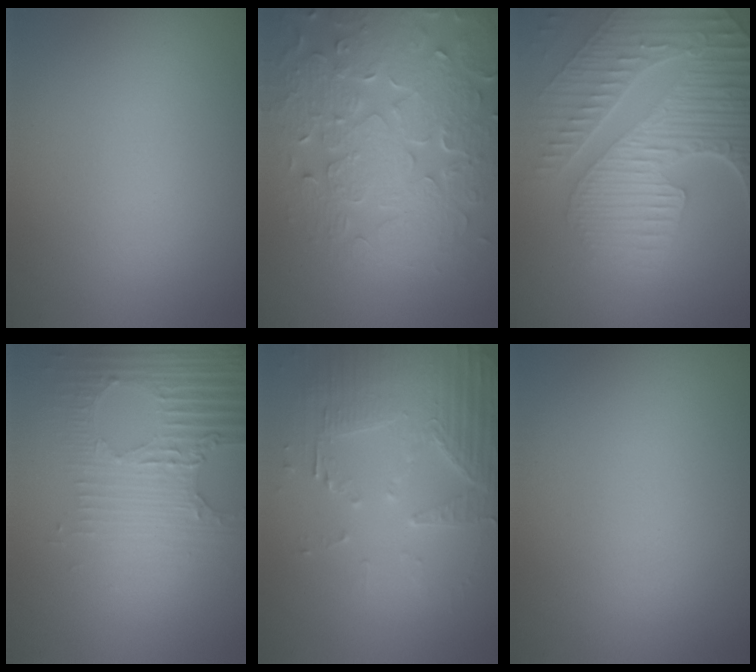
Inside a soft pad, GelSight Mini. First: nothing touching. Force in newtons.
{"total": 8.7, "press": 6.2, "slide": 6.1}
{"total": 9.1, "press": 6.1, "slide": 6.7}
{"total": 3.8, "press": 3.7, "slide": 0.8}
{"total": 4.2, "press": 3.9, "slide": 1.6}
{"total": 0.0}